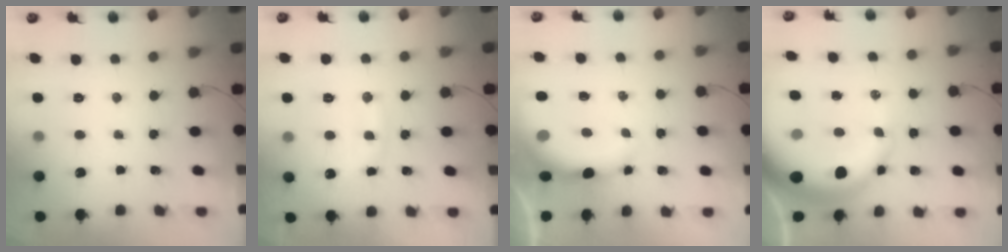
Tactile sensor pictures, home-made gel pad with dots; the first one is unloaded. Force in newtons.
{"total": 10.2, "press": 10.2, "slide": 0.4}
{"total": 7.9, "press": 7.7, "slide": 1.4}
{"total": 16.7, "press": 16.3, "slide": 3.4}